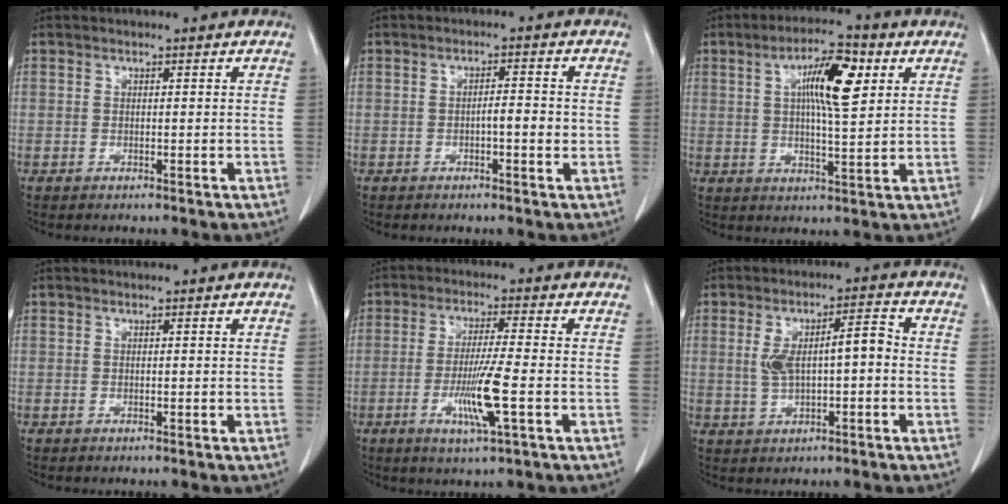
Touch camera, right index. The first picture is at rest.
{"total": 2.9, "force": [-0.6, 0.6, 2.8], "torque": [-0.044, 0.004, -0.009]}
{"total": 10.0, "force": [3.3, 2.6, 9.1], "torque": [-0.152, 0.013, 0.053]}
{"total": 0.0}
{"total": 8.1, "force": [-2.4, -0.3, 7.7], "torque": [-0.146, -0.012, -0.043]}
{"total": 7.4, "force": [0.1, 2.3, 7.1], "torque": [-0.135, 0.028, 0.008]}